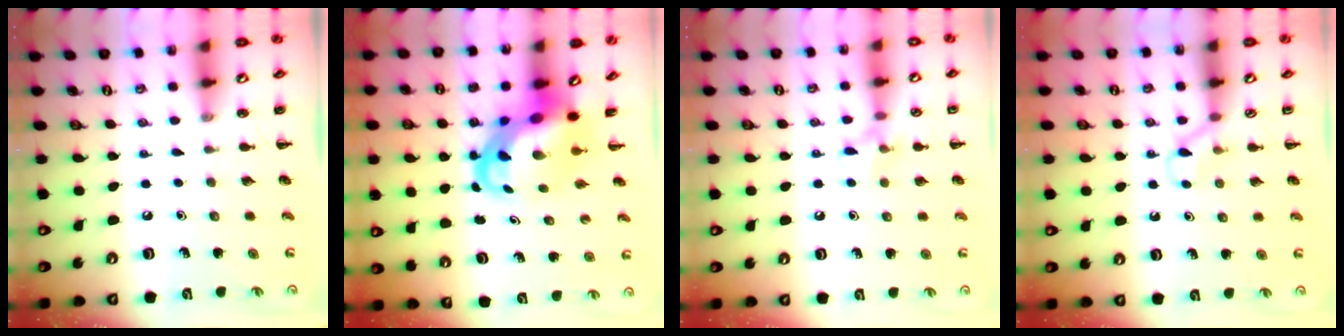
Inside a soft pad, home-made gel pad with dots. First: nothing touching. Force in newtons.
{"total": 6.1, "press": 5.9, "slide": 1.8}
{"total": 6.9, "press": 6.7, "slide": 1.7}
{"total": 4.4, "press": 4.1, "slide": 1.5}